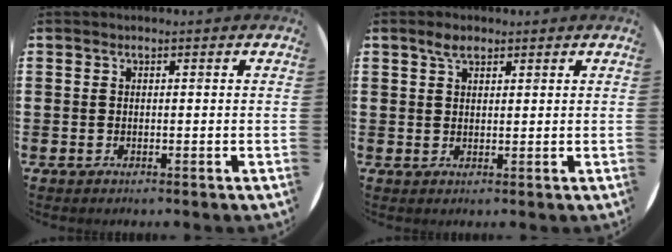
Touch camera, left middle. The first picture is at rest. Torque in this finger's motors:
{"motor_torque": [0.65, -0.51, 0.00, 0.01]}